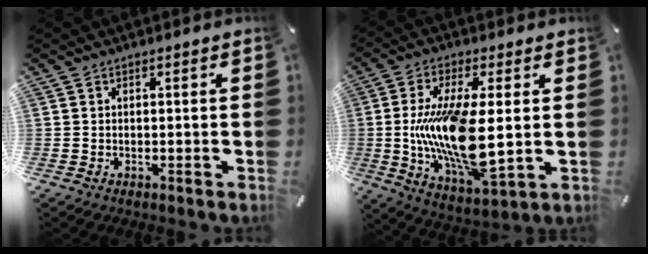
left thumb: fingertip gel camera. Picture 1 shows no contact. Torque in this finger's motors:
{"motor_torque": [1.21, 3.35, 1.66, -1.11, 0.34]}